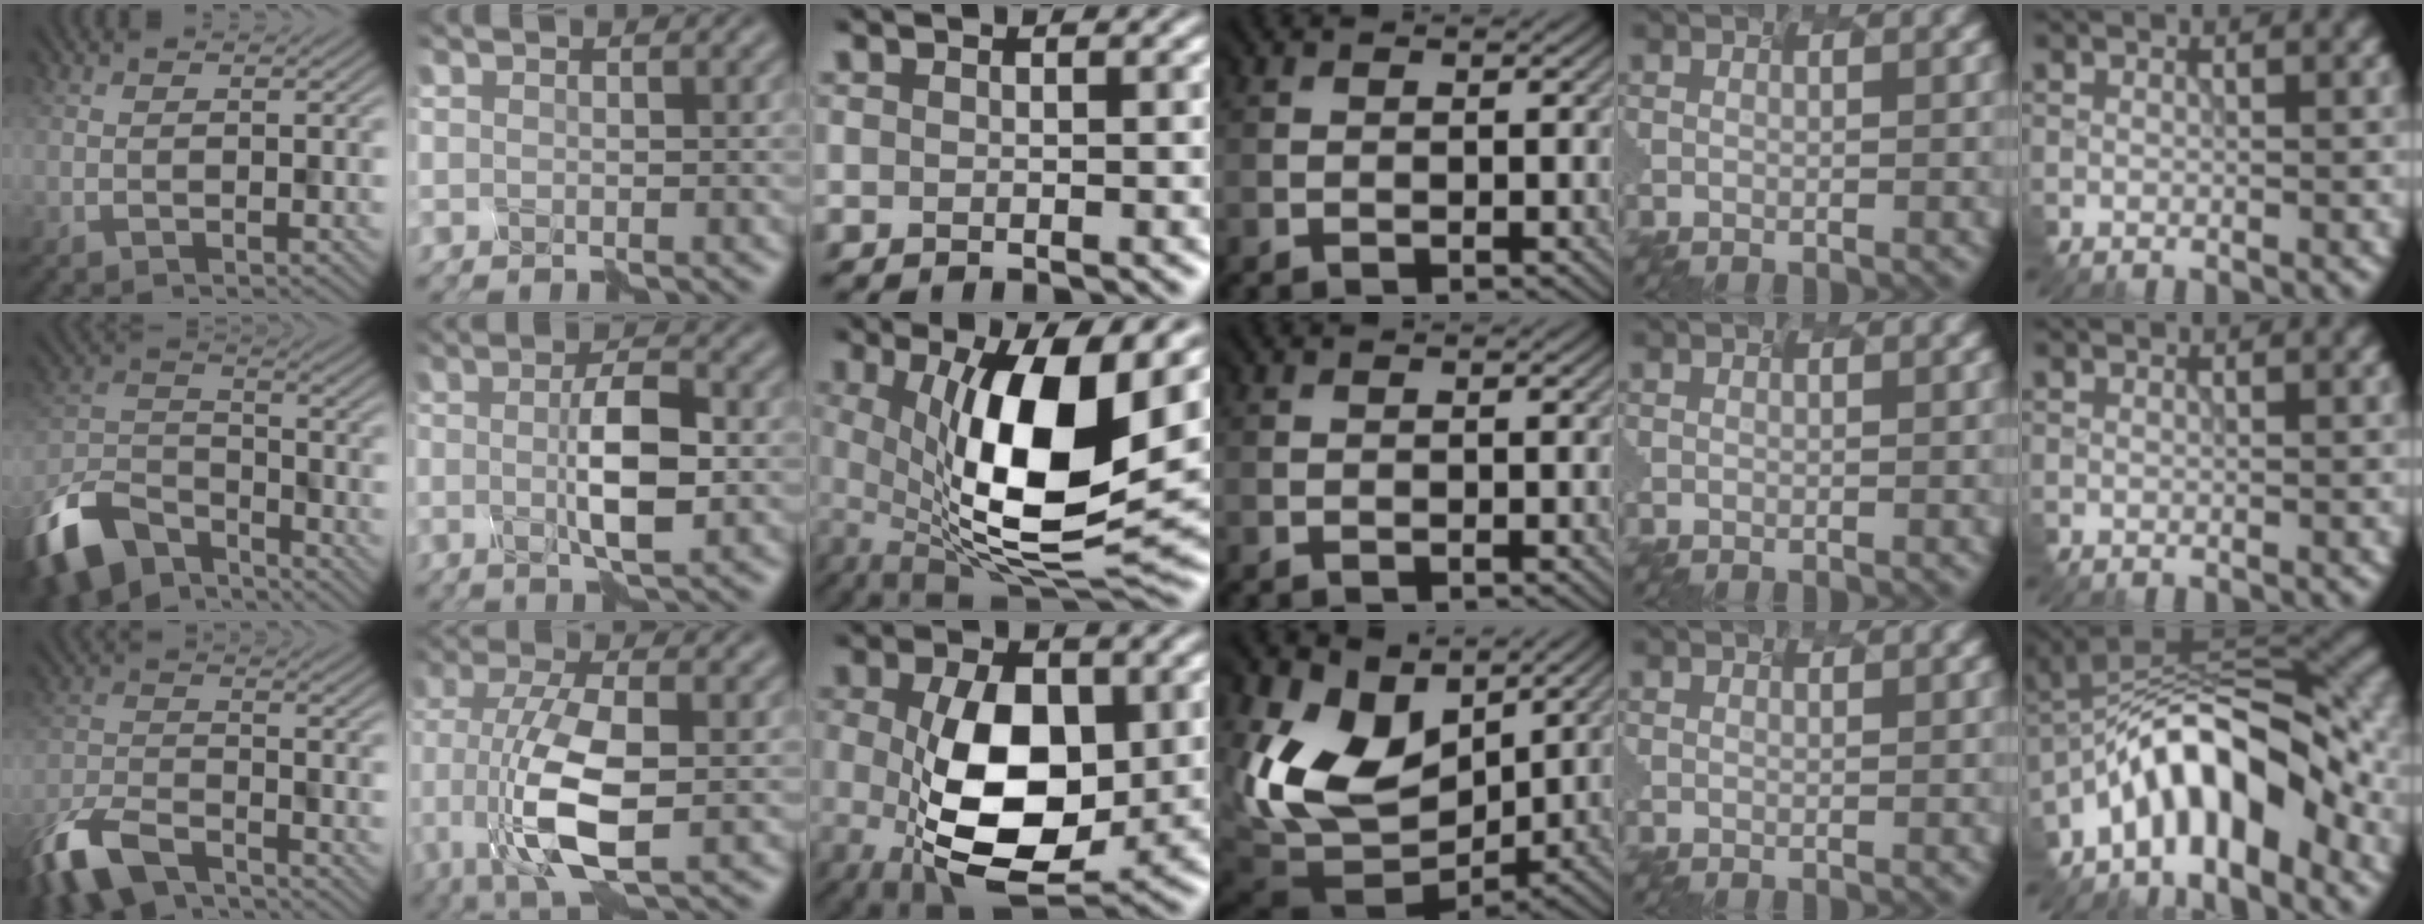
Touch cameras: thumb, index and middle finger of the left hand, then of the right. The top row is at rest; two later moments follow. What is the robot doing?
{"motion": "disassemble", "object": "markers"}